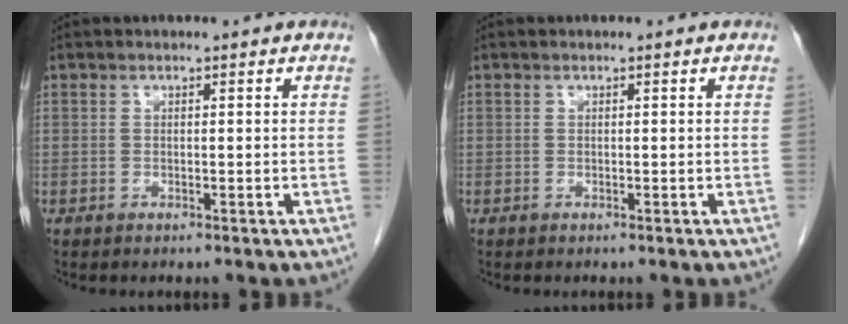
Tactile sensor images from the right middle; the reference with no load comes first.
{"total": 0.0}